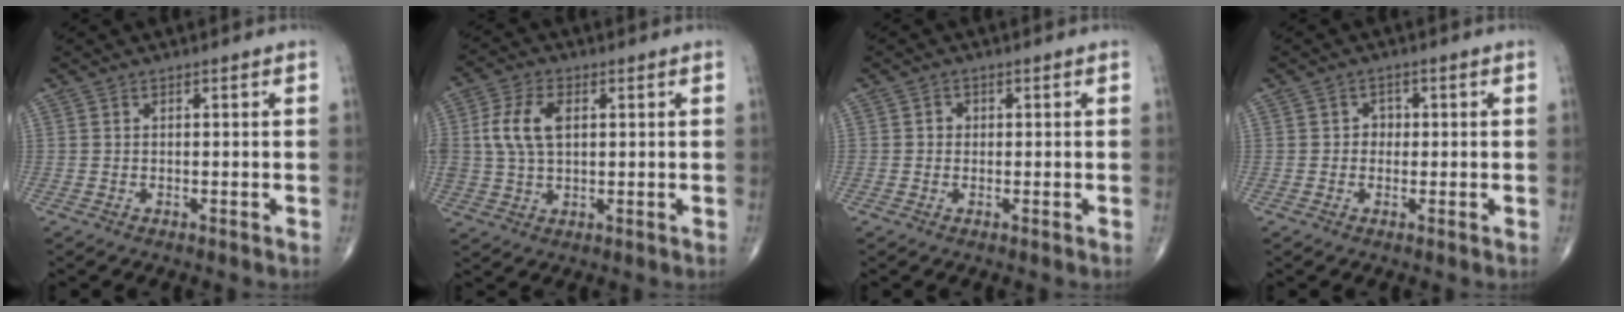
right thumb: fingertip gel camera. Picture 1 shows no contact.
{"total": 8.4, "force": [1.6, 4.9, 6.6], "torque": [-0.140, 0.007, 0.033]}
{"total": 1.4, "force": [0.1, 1.3, 0.5], "torque": [0.001, 0.004, -0.001]}
{"total": 2.3, "force": [-0.4, 2.0, 1.1], "torque": [0.005, 0.009, -0.014]}